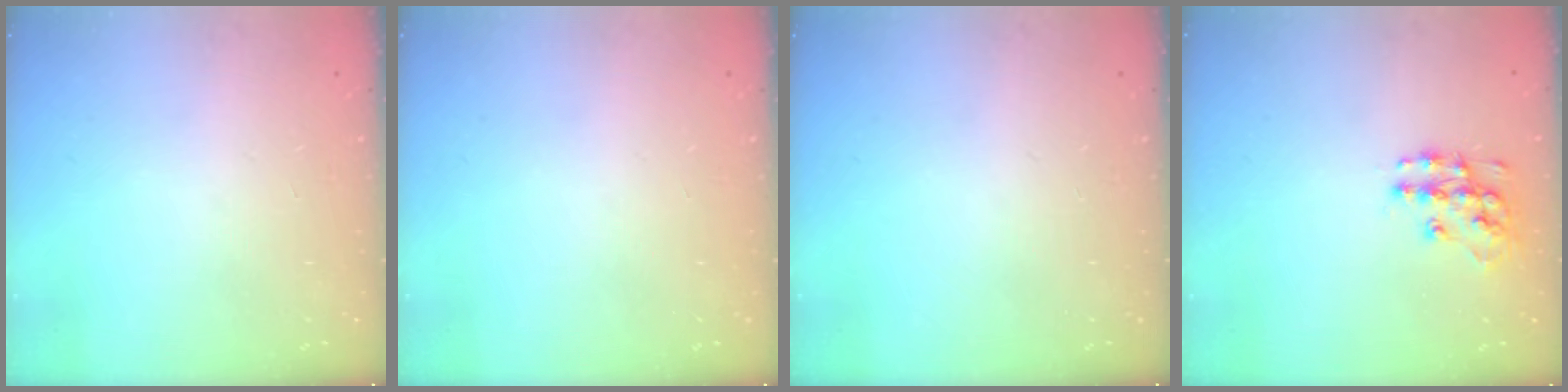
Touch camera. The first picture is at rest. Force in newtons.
{"total": 0.0}
{"total": 0.0}
{"total": 11.5, "press": 11.5, "slide": 0.5}